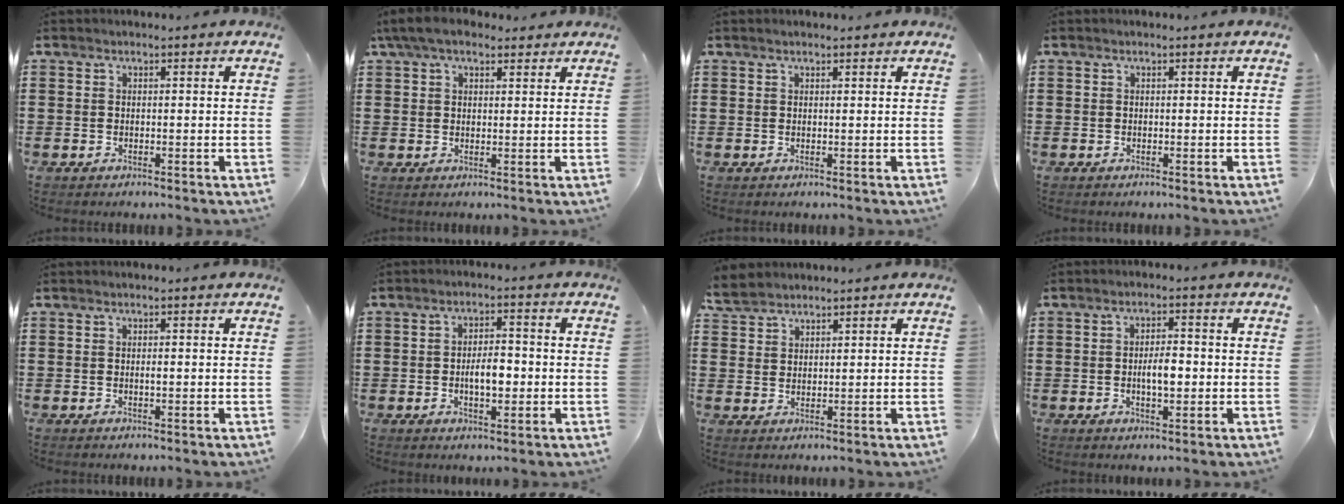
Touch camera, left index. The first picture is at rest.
{"total": 5.3, "force": [3.8, 2.2, 3.0], "torque": [-0.071, 0.006, 0.070]}
{"total": 0.7, "force": [0.6, 0.1, 0.4], "torque": [-0.008, 0.001, 0.011]}
{"total": 0.0}
{"total": 0.8, "force": [0.0, 0.2, 0.8], "torque": [-0.016, -0.002, 0.000]}
{"total": 4.4, "force": [-0.7, 2.0, 3.9], "torque": [-0.064, 0.003, -0.018]}
{"total": 3.6, "force": [3.1, 1.6, 0.7], "torque": [-0.027, 0.002, 0.061]}
{"total": 4.1, "force": [-0.4, 1.5, 3.7], "torque": [-0.061, 0.002, -0.012]}